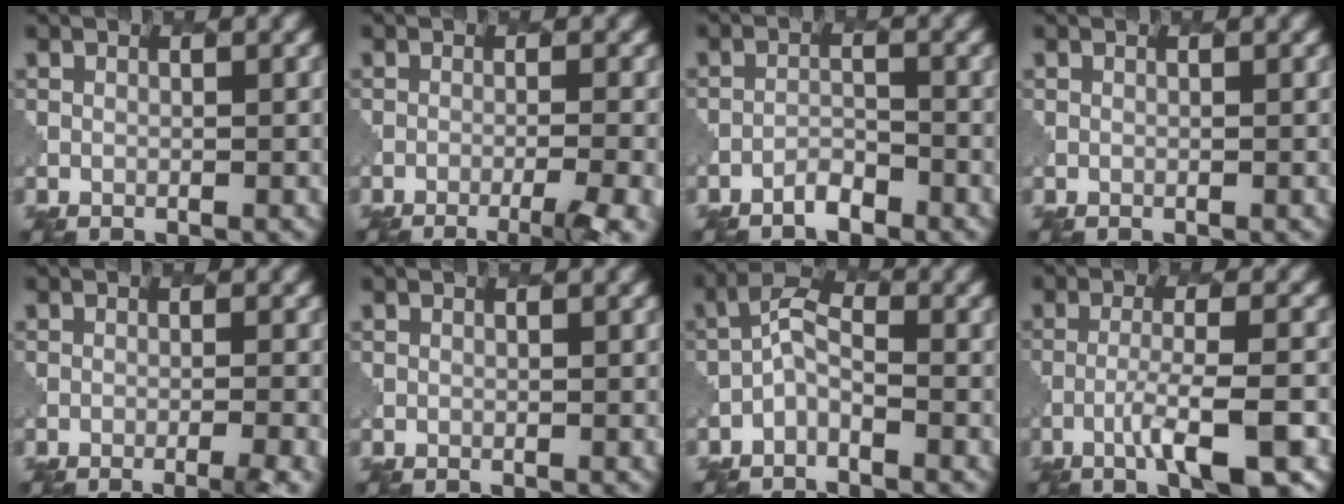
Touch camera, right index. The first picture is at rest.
{"total": 4.7, "force": [-2.7, 0.9, 3.7], "torque": [-0.050, 0.000, -0.042]}
{"total": 1.6, "force": [-1.4, 0.5, 0.5], "torque": [-0.007, 0.005, -0.024]}
{"total": 0.0}
{"total": 3.1, "force": [-1.8, 0.5, 2.5], "torque": [-0.033, 0.000, -0.029]}
{"total": 0.0}
{"total": 2.1, "force": [-1.3, 0.9, 1.3], "torque": [-0.029, 0.009, -0.031]}
{"total": 6.0, "force": [-2.6, 1.2, 5.4], "torque": [-0.089, 0.003, -0.041]}